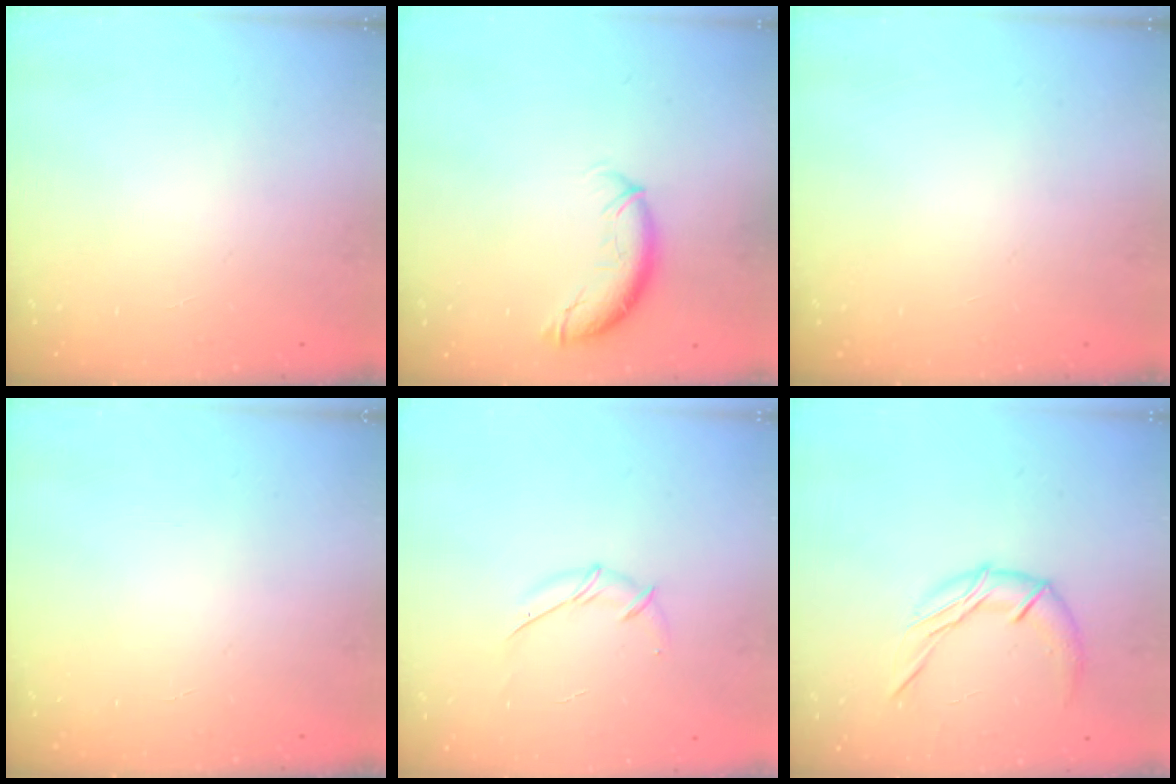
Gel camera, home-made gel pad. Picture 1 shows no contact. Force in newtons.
{"total": 9.4, "press": 9.4, "slide": 0.5}
{"total": 0.0}
{"total": 0.0}
{"total": 7.2, "press": 7.2, "slide": 1.0}
{"total": 10.8, "press": 10.8, "slide": 0.5}